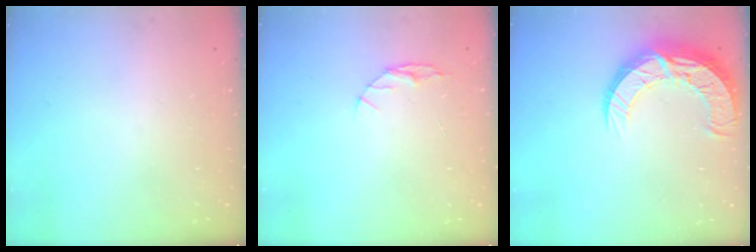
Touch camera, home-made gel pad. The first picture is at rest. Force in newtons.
{"total": 4.9, "press": 4.8, "slide": 0.6}
{"total": 13.3, "press": 13.2, "slide": 1.2}